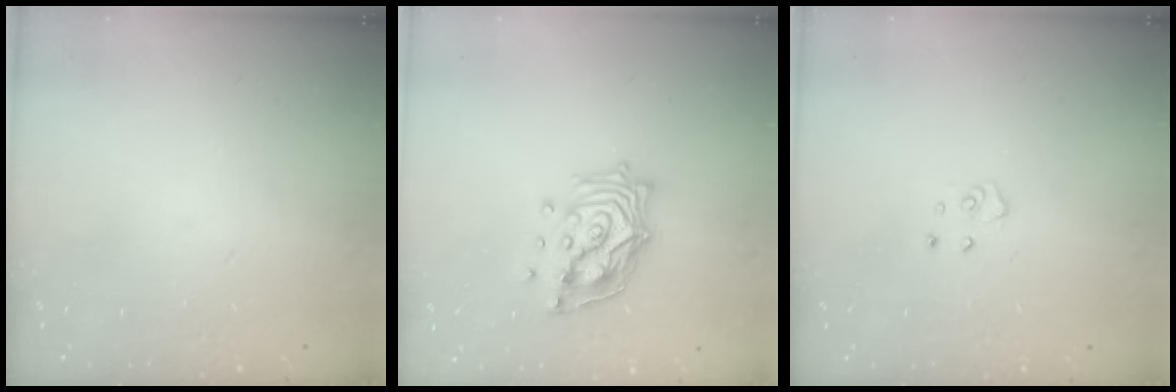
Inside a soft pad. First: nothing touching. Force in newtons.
{"total": 14.1, "press": 14.0, "slide": 1.8}
{"total": 4.2, "press": 4.1, "slide": 0.4}